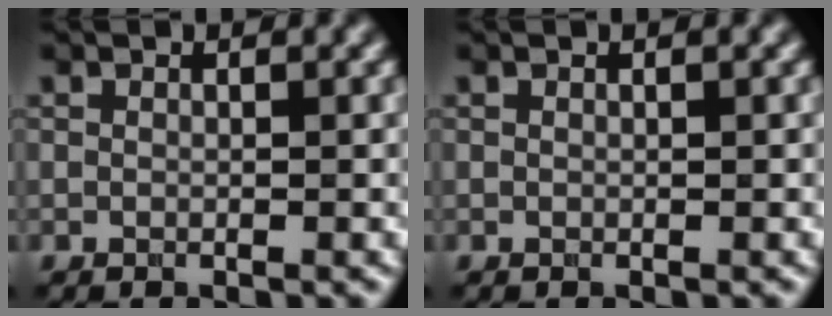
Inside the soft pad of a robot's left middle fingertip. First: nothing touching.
{"total": 0.0}